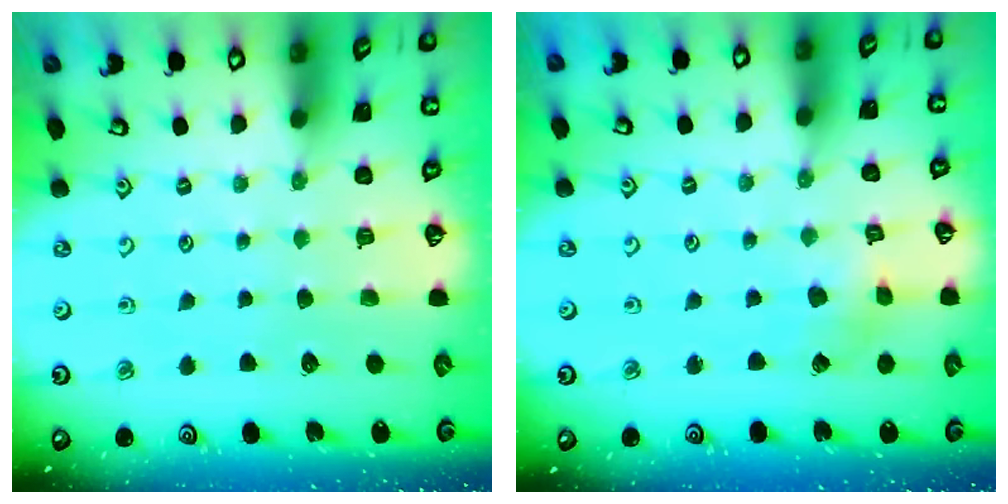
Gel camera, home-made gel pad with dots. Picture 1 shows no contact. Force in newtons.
{"total": 2.9, "press": 2.9, "slide": 0.3}